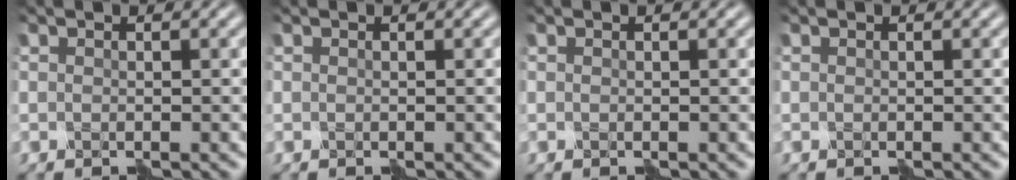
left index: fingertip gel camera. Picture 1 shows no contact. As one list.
[{"total": 0.0}, {"total": 0.0}, {"total": 0.0}]